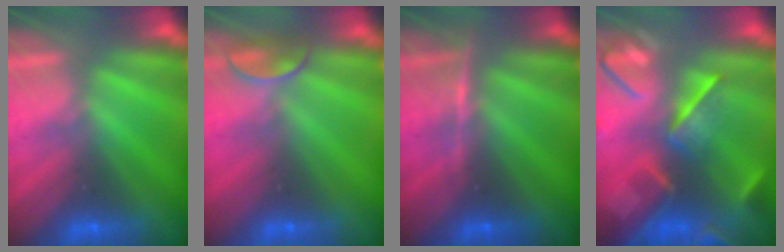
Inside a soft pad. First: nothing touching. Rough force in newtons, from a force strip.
{"total": 2.4}
{"total": 2.9}
{"total": 7.6}